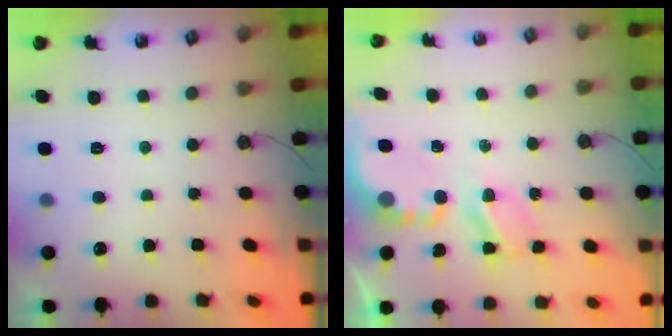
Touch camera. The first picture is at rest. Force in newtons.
{"total": 5.4, "press": 5.4, "slide": 0.1}